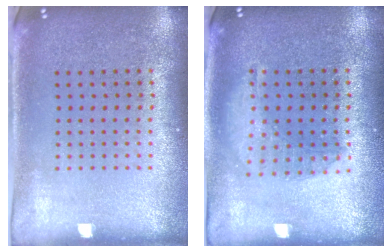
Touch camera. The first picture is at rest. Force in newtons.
{"total": 1.4, "press": 1.3, "slide": 0.5}